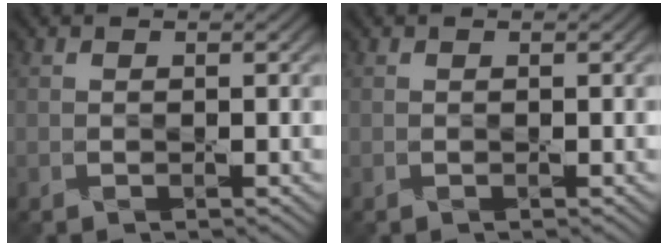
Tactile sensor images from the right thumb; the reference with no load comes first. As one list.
[{"total": 0.0}]